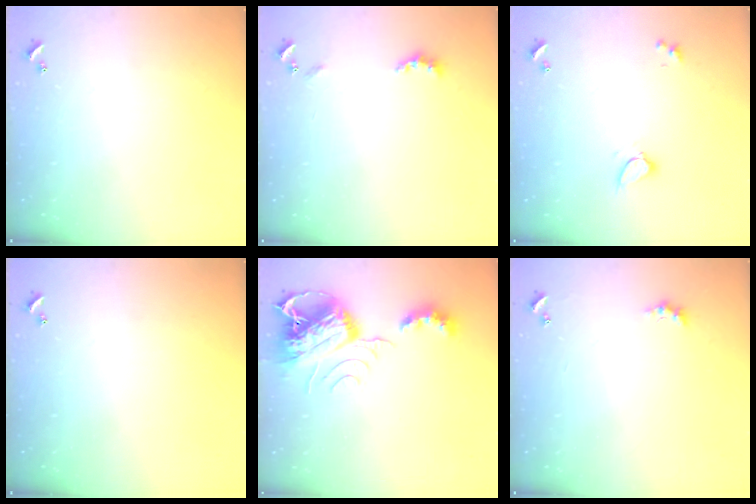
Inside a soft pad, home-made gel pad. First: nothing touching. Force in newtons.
{"total": 3.3, "press": 3.2, "slide": 0.6}
{"total": 2.6, "press": 2.6, "slide": 0.4}
{"total": 0.0}
{"total": 10.9, "press": 10.8, "slide": 1.3}
{"total": 1.2, "press": 1.1, "slide": 0.5}